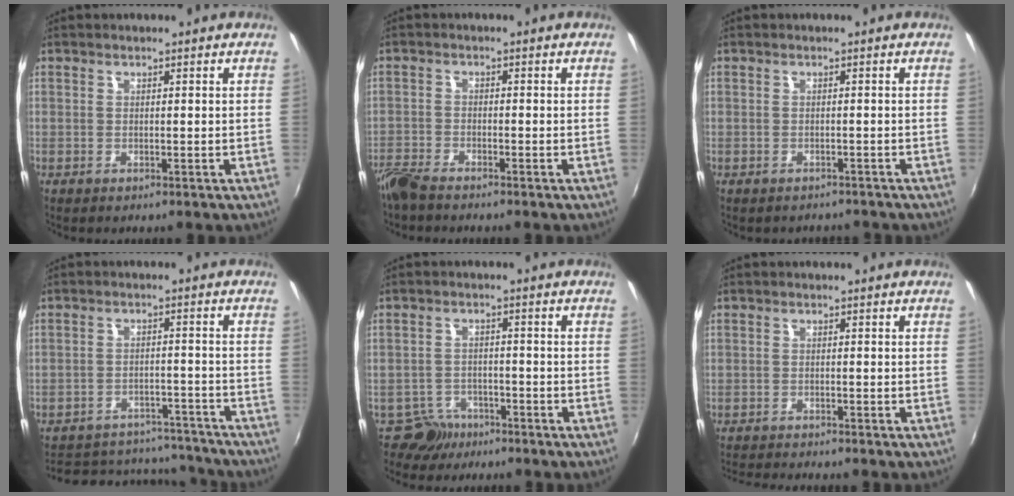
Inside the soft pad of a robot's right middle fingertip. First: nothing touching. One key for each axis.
{"total": 5.1, "fx": -4.6, "fy": 0.8, "fz": 1.9, "tx": -0.053, "ty": -0.018, "tz": -0.093}
{"total": 2.7, "fx": -2.4, "fy": 1.1, "fz": 0.5, "tx": -0.012, "ty": -0.011, "tz": -0.030}
{"total": 20.4, "fx": -17.8, "fy": 7.6, "fz": 6.6, "tx": -0.146, "ty": 0.028, "tz": -0.216}
{"total": 4.4, "fx": -3.4, "fy": 2.8, "fz": -0.2, "tx": -0.005, "ty": 0.013, "tz": -0.059}
{"total": 4.2, "fx": -4.1, "fy": -0.2, "fz": 1.1, "tx": -0.035, "ty": -0.016, "tz": -0.075}